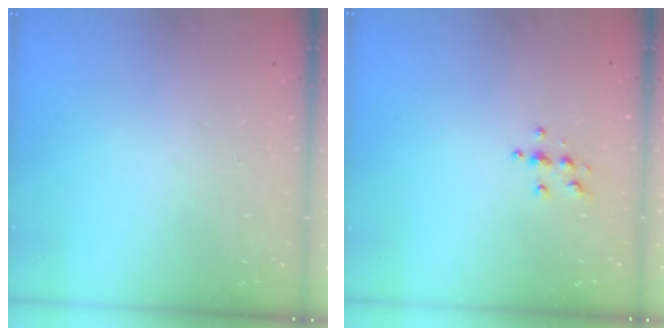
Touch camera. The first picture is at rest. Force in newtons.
{"total": 3.9, "press": 3.8, "slide": 0.5}